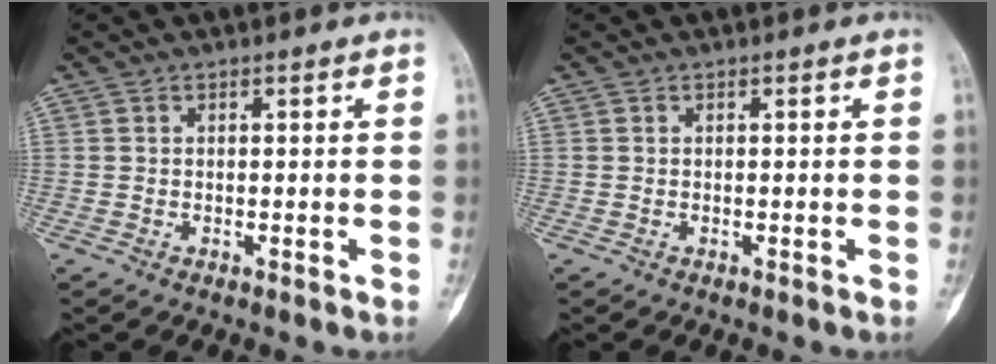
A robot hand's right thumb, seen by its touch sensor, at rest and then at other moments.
{"total": 0.0}